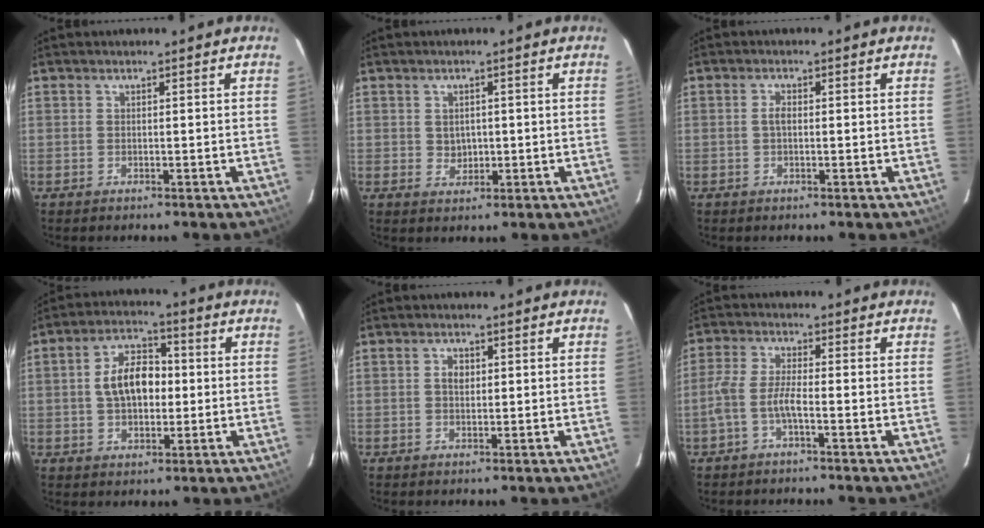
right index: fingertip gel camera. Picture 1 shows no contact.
{"total": 2.6, "force": [0.2, 2.4, 1.0], "torque": [-0.012, 0.002, 0.008]}
{"total": 1.5, "force": [-0.1, 0.8, 1.3], "torque": [-0.025, 0.005, -0.004]}
{"total": 9.4, "force": [0.3, 5.8, 7.4], "torque": [-0.137, 0.023, 0.007]}
{"total": 2.0, "force": [0.3, 1.4, 1.3], "torque": [-0.021, 0.006, 0.004]}
{"total": 4.5, "force": [-2.0, 0.7, 4.0], "torque": [-0.095, 0.007, -0.042]}